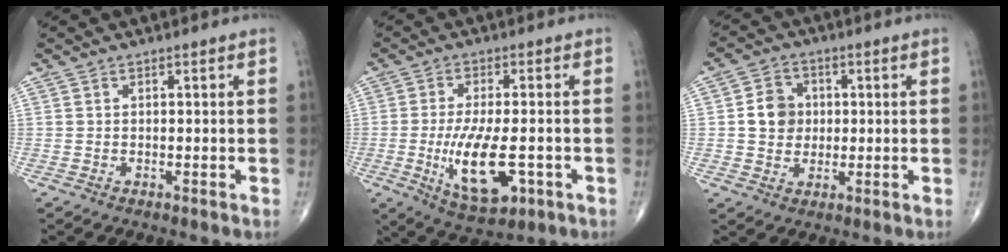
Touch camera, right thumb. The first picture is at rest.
{"total": 12.4, "force": [-3.1, 5.1, 10.9], "torque": [-0.190, -0.010, -0.040]}
{"total": 6.6, "force": [0.5, 5.7, 3.2], "torque": [-0.032, 0.004, 0.003]}